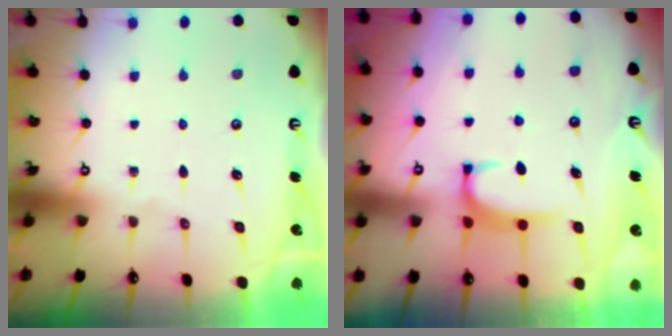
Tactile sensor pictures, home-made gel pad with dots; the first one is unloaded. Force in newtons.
{"total": 1.9, "press": 1.8, "slide": 0.5}